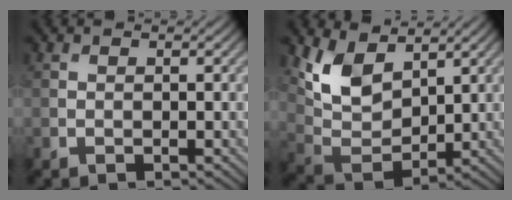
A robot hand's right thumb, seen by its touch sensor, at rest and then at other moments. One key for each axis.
{"total": 8.6, "fx": 4.6, "fy": 4.6, "fz": 5.5, "tx": -0.129, "ty": -0.009, "tz": 0.095}